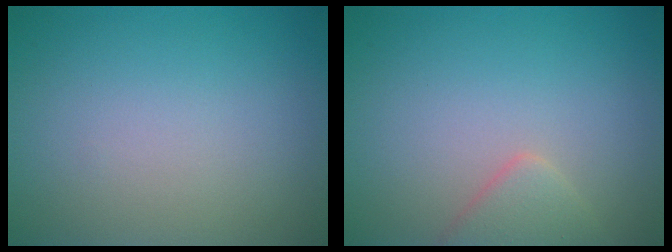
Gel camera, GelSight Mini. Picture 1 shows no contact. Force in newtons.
{"total": 2.0, "press": 2.0, "slide": 0.1}